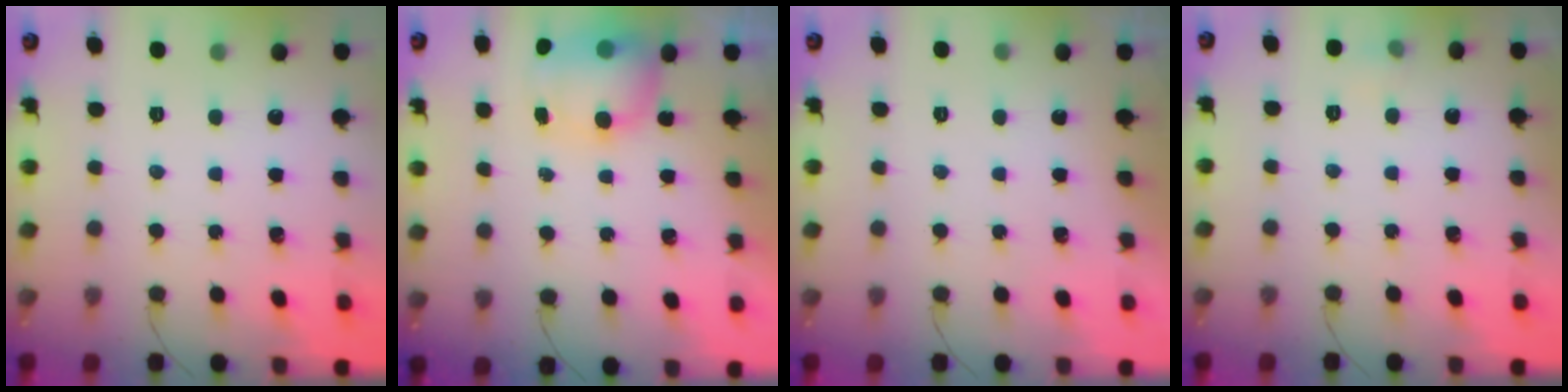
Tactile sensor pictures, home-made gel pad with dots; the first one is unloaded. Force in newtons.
{"total": 8.9, "press": 8.6, "slide": 2.4}
{"total": 0.0}
{"total": 4.2, "press": 3.5, "slide": 2.3}